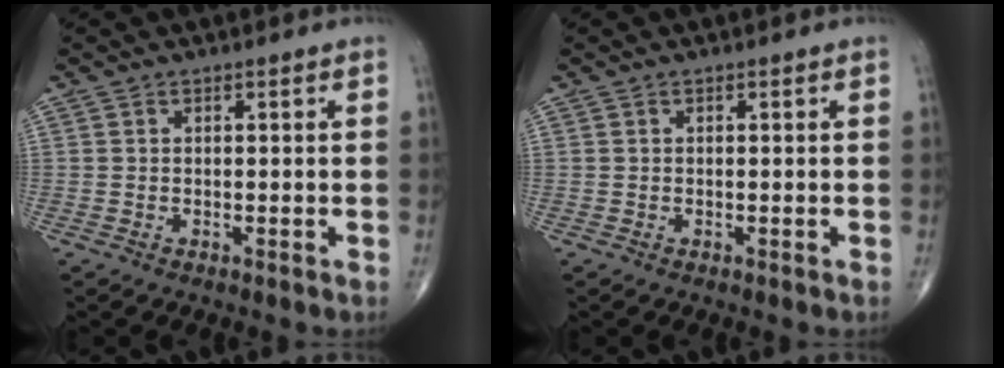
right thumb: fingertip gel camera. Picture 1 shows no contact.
{"total": 0.0}